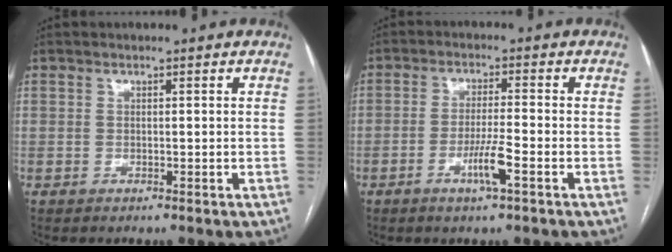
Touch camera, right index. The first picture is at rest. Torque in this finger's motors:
{"motor_torque": [0.96, -0.23, 0.43, 0.10]}